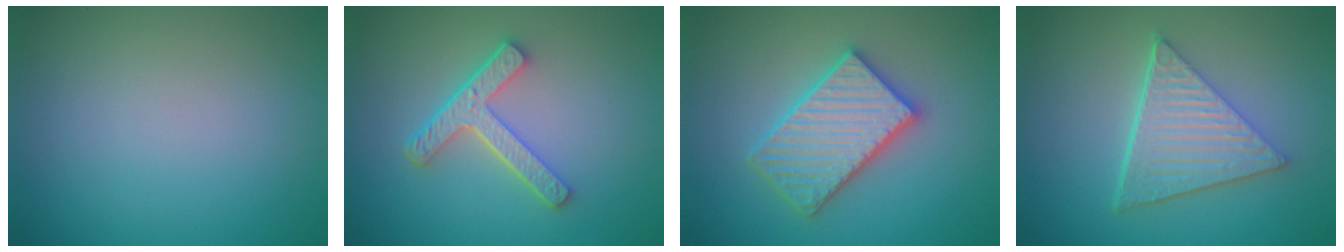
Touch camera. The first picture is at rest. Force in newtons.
{"total": 4.5, "press": 3.3, "slide": 3.1}
{"total": 5.6, "press": 5.5, "slide": 0.8}
{"total": 6.1, "press": 4.4, "slide": 4.2}